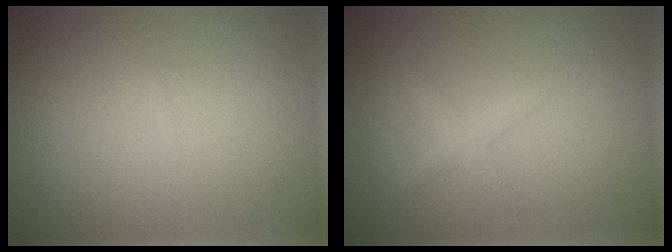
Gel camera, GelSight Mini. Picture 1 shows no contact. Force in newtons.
{"total": 1.6, "press": 1.6, "slide": 0.1}